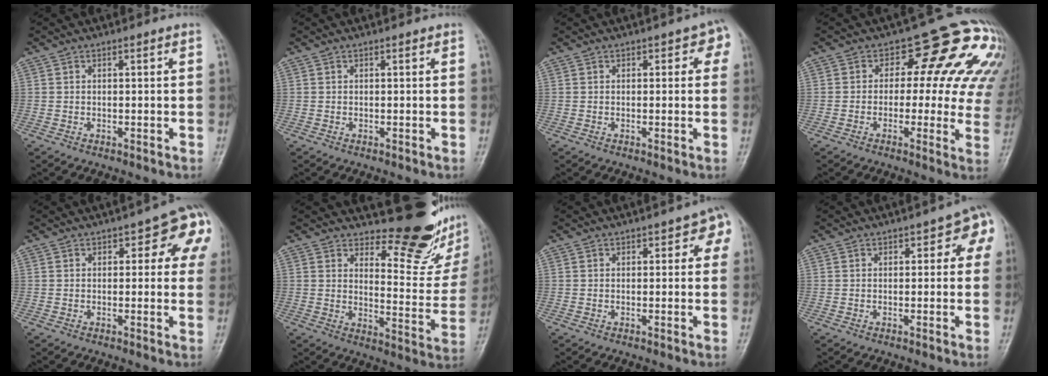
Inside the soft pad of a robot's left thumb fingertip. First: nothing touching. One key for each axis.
{"total": 0.0}
{"total": 3.4, "fx": 1.0, "fy": 2.0, "fz": 2.6, "tx": 0.000, "ty": 0.003, "tz": 0.002}
{"total": 15.4, "fx": 4.5, "fy": 9.0, "fz": 11.6, "tx": -0.079, "ty": 0.003, "tz": 0.028}
{"total": 8.5, "fx": 2.7, "fy": 4.1, "fz": 6.9, "tx": -0.033, "ty": 0.003, "tz": 0.017}
{"total": 15.0, "fx": 13.1, "fy": 4.4, "fz": 6.1, "tx": -0.040, "ty": -0.138, "tz": 0.165}
{"total": 4.2, "fx": 1.1, "fy": 2.4, "fz": 3.3, "tx": -0.004, "ty": 0.004, "tz": 0.000}
{"total": 4.9, "fx": 1.0, "fy": 2.8, "fz": 4.0, "tx": -0.008, "ty": 0.009, "tz": -0.002}